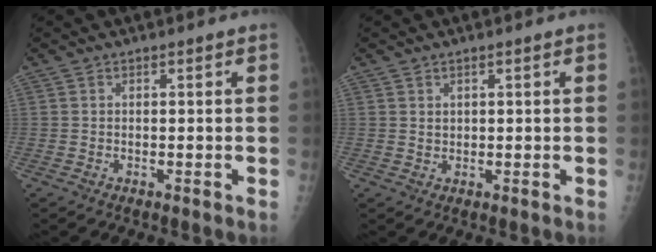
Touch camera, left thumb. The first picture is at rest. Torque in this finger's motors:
{"motor_torque": [-0.14, 0.10, 0.08, 0.18, 0.02]}